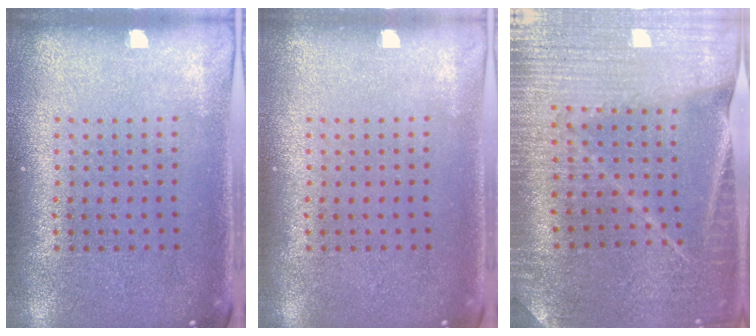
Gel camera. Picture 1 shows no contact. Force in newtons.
{"total": 0.0}
{"total": 3.0, "press": 3.0, "slide": 0.3}